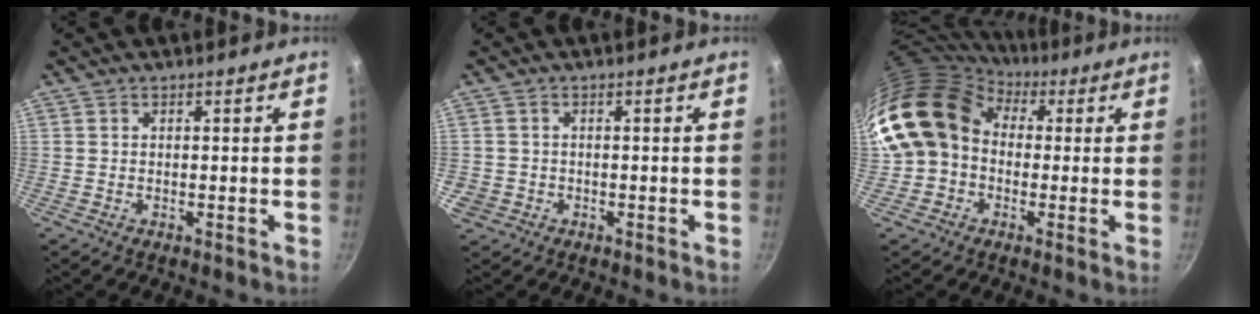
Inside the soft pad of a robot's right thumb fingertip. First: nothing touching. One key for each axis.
{"total": 3.2, "fx": -0.9, "fy": 2.9, "fz": 0.9, "tx": -0.023, "ty": 0.008, "tz": -0.010}
{"total": 14.7, "fx": 1.3, "fy": 12.1, "fz": 8.3, "tx": -0.129, "ty": 0.033, "tz": 0.008}